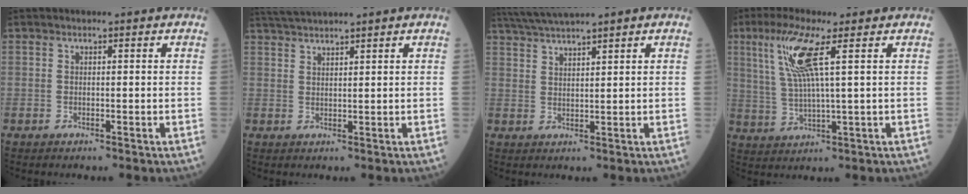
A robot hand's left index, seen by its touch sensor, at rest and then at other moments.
{"total": 4.5, "force": [4.1, -0.9, 1.5], "torque": [-0.032, 0.026, 0.081]}
{"total": 6.3, "force": [5.4, -0.5, 3.2], "torque": [-0.067, 0.029, 0.102]}
{"total": 8.1, "force": [3.2, -0.1, 7.5], "torque": [-0.167, 0.002, 0.065]}